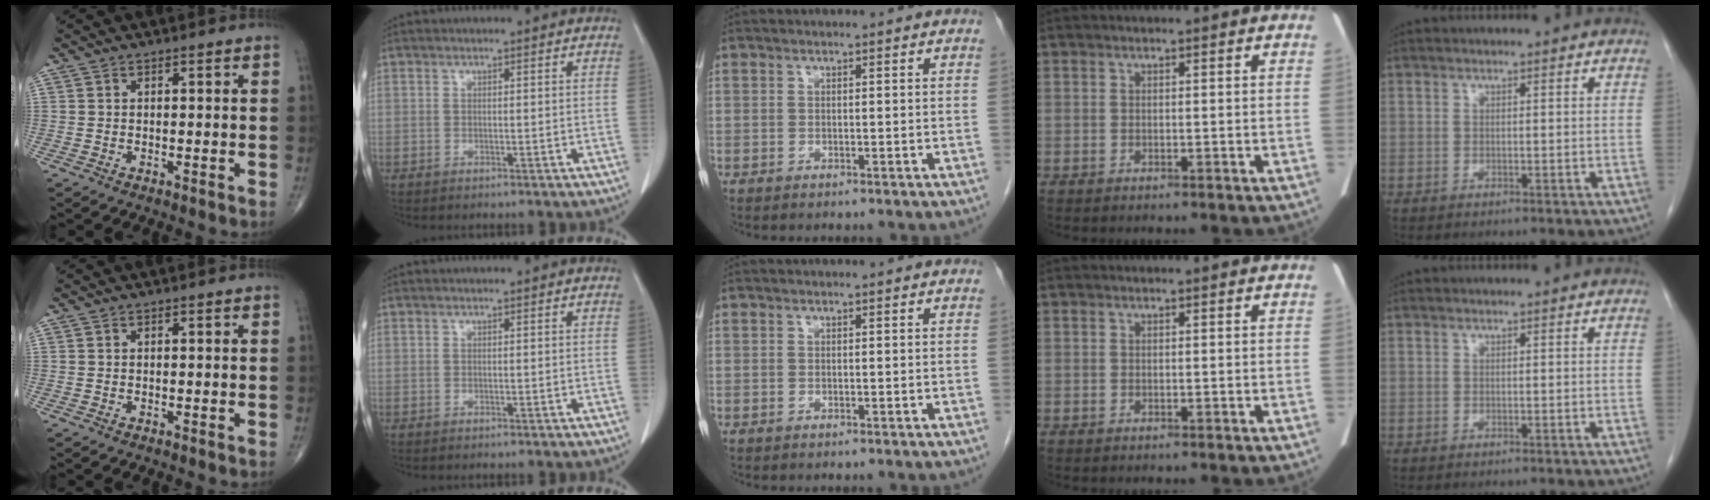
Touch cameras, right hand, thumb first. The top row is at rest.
{}